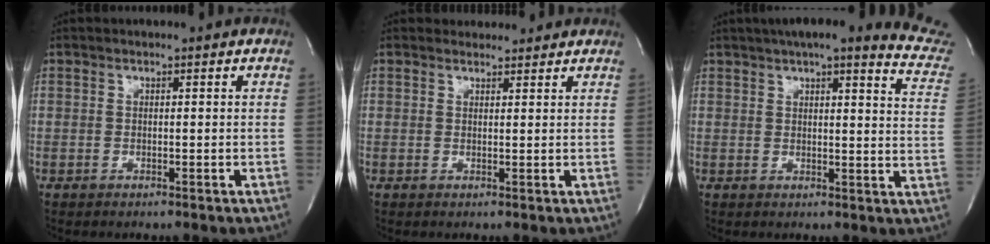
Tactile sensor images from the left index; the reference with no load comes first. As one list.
[{"total": 2.7, "force": [2.5, 0.9, -0.2], "torque": [-0.003, 0.009, 0.032]}, {"total": 20.1, "force": [18.0, 2.5, 8.6], "torque": [-0.103, -0.043, 0.192]}]